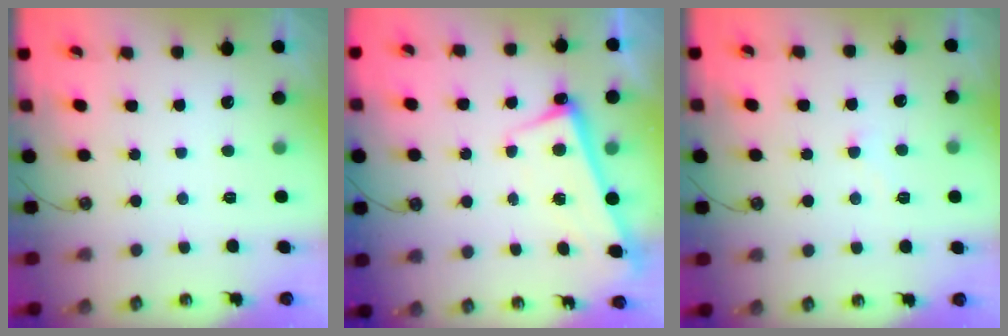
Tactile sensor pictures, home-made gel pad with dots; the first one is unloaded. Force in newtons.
{"total": 2.6, "press": 2.5, "slide": 0.8}
{"total": 4.2, "press": 4.2, "slide": 0.2}